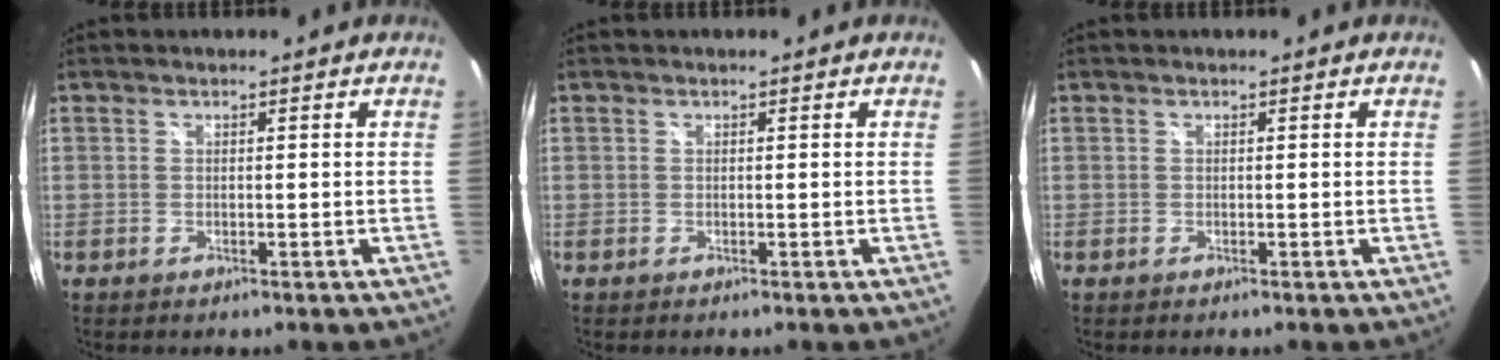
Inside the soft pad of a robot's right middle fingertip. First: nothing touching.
{"total": 0.0}
{"total": 0.0}